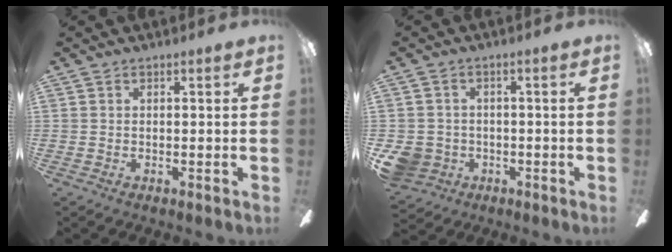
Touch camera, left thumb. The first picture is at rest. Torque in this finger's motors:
{"motor_torque": [-0.13, 0.19, -0.28, 0.27, 0.01]}